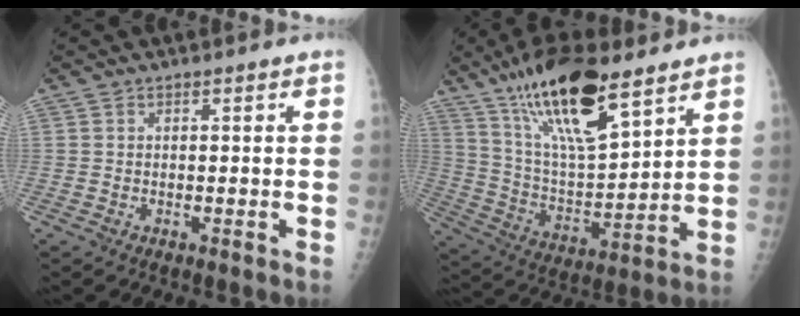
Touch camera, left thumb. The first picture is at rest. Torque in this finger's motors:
{"motor_torque": [1.01, -0.02, 1.39, -1.38, 0.40]}